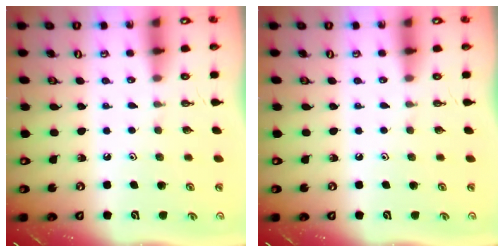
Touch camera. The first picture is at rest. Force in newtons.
{"total": 0.0}